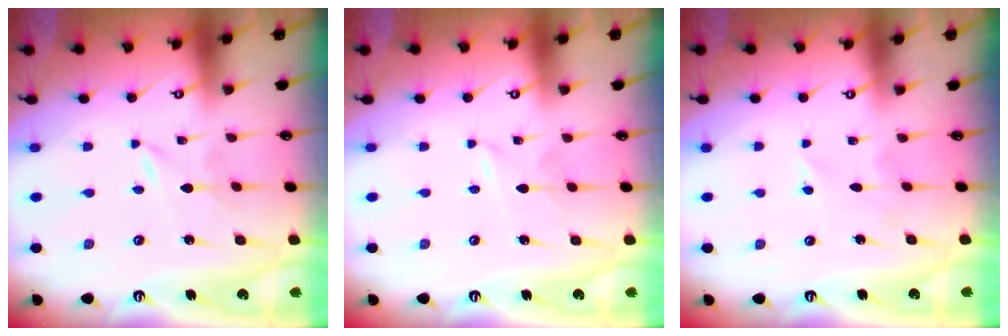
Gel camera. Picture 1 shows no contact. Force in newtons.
{"total": 1.6, "press": 1.6, "slide": 0.2}
{"total": 4.8, "press": 4.7, "slide": 0.8}